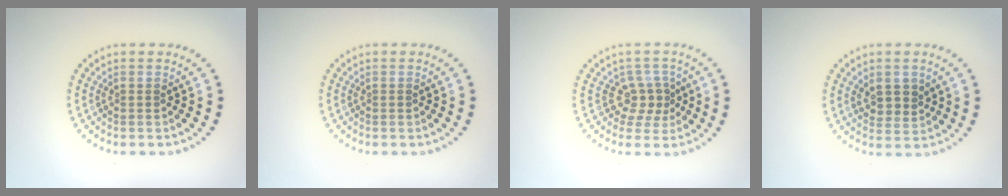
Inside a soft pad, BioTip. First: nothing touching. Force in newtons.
{"total": 0.0}
{"total": 2.4, "press": 1.9, "slide": 1.5}
{"total": 2.4, "press": 2.3, "slide": 0.8}